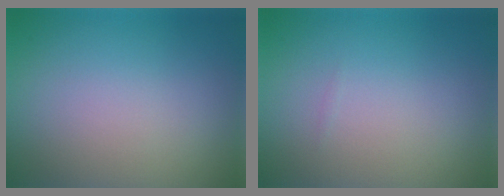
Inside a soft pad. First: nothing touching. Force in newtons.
{"total": 0.0}